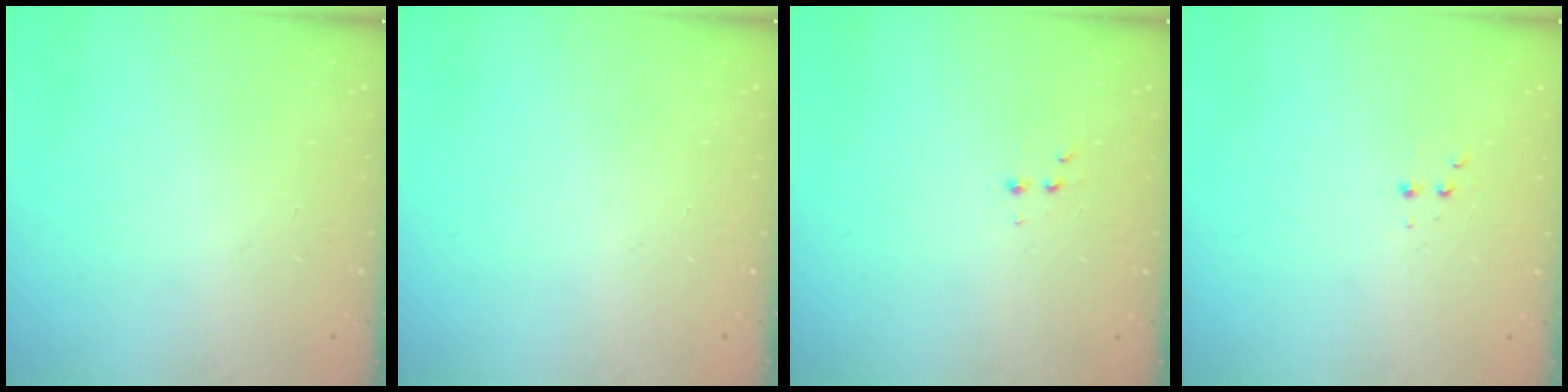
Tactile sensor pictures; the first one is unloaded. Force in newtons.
{"total": 0.0}
{"total": 3.1, "press": 3.0, "slide": 0.9}
{"total": 2.5, "press": 2.4, "slide": 0.5}